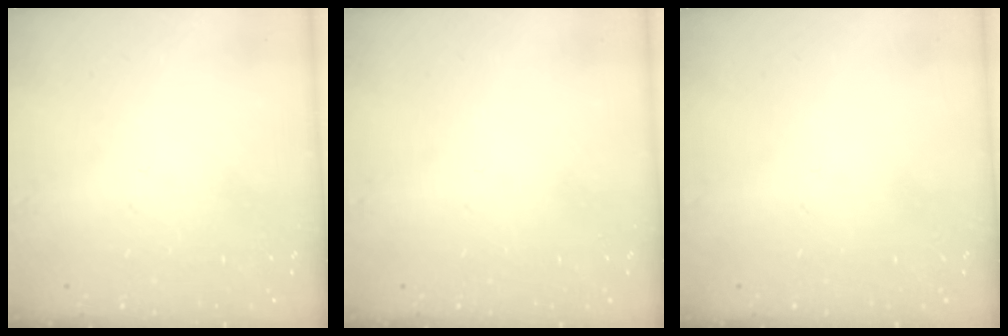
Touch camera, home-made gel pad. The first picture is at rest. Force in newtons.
{"total": 0.0}
{"total": 0.0}